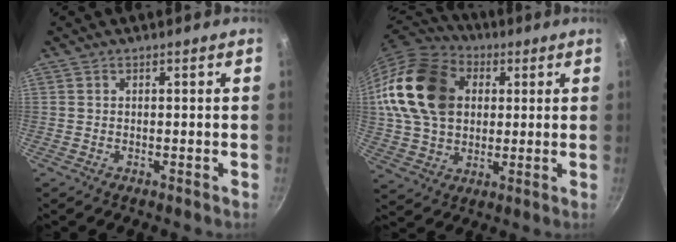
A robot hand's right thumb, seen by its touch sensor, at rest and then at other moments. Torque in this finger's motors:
{"motor_torque": [1.17, 2.11, 1.06, -0.83, 0.29]}